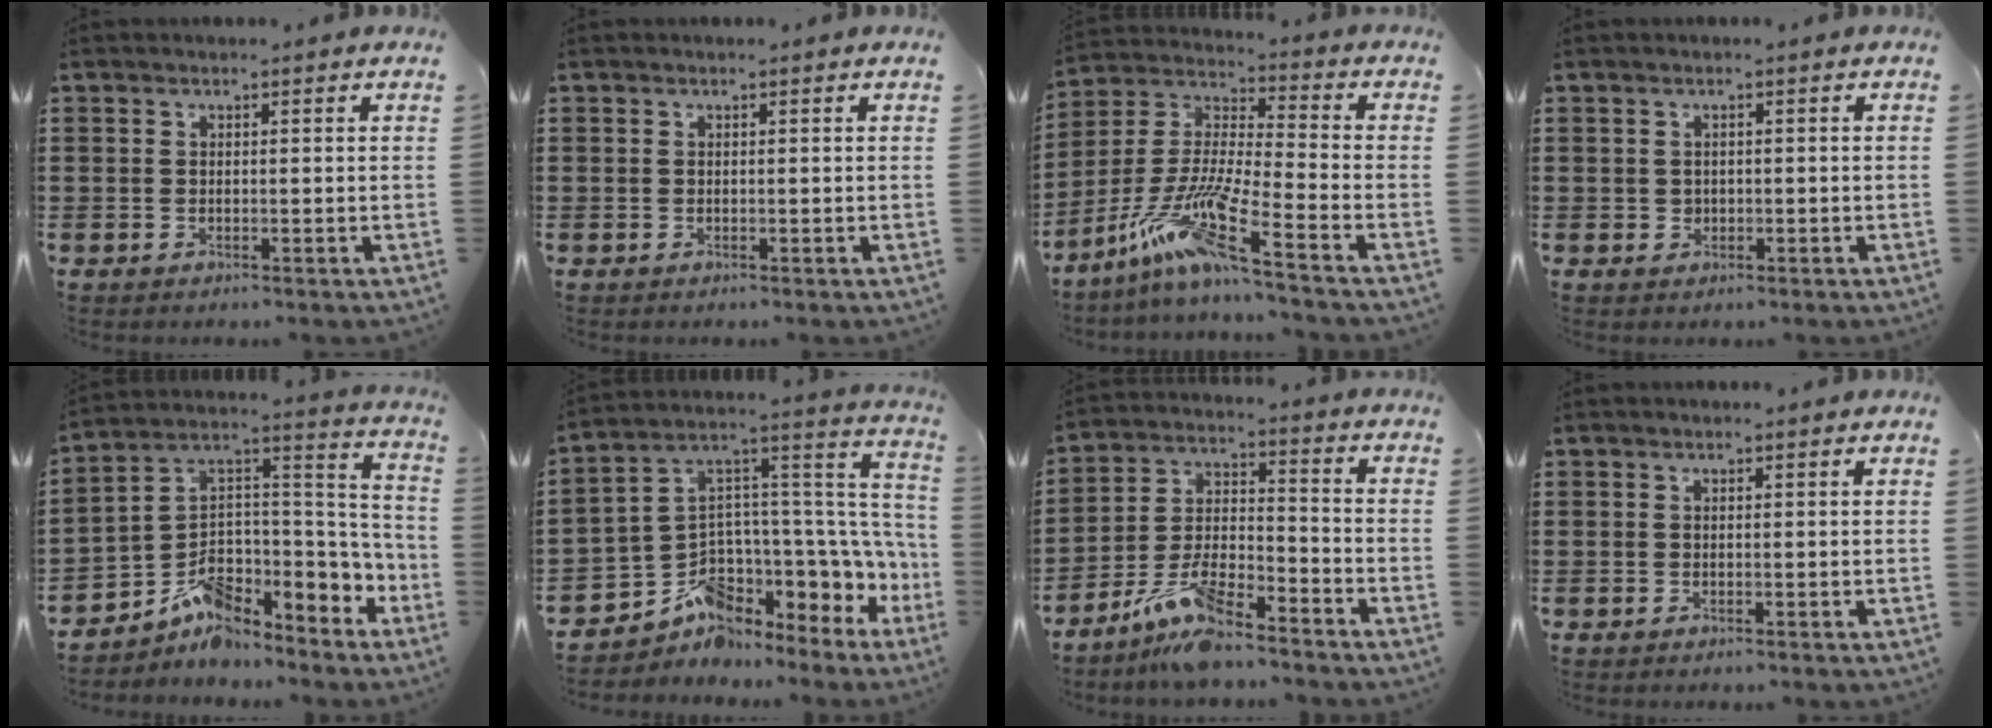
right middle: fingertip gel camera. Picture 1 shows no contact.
{"total": 0.0}
{"total": 11.9, "force": [-8.2, 0.6, 8.7], "torque": [-0.204, -0.019, -0.172]}
{"total": 1.1, "force": [0.1, 1.0, 0.3], "torque": [-0.008, 0.007, 0.001]}
{"total": 6.2, "force": [-4.3, 3.7, 2.6], "torque": [-0.059, -0.023, -0.083]}
{"total": 4.7, "force": [-1.0, 3.7, 2.7], "torque": [-0.086, -0.055, -0.025]}
{"total": 9.4, "force": [-8.0, 1.7, 4.7], "torque": [-0.104, 0.007, -0.159]}
{"total": 0.0}